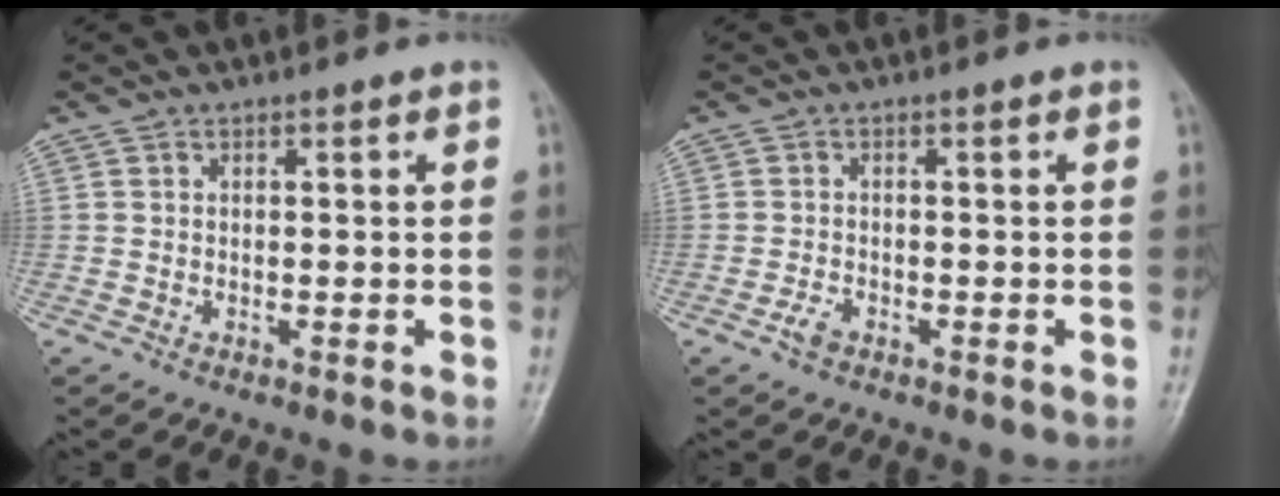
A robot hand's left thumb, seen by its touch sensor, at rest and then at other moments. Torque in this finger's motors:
{"motor_torque": [0.00, 0.05, 0.27, 0.19, 0.00]}